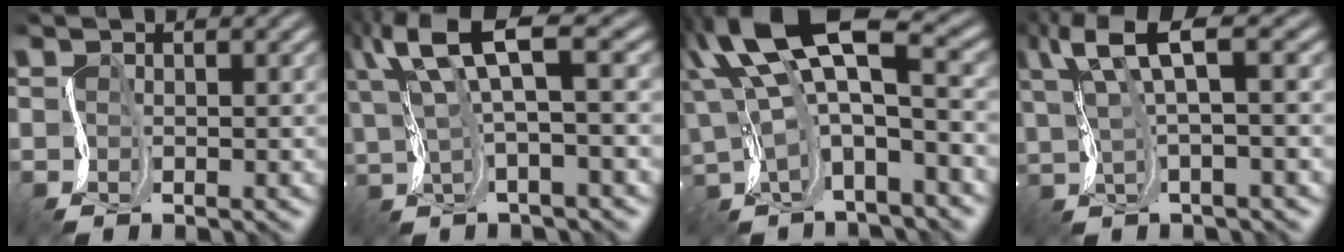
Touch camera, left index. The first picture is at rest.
{"total": 6.8, "force": [3.6, 1.5, 5.6], "torque": [-0.110, 0.028, 0.070]}
{"total": 9.1, "force": [3.5, 3.5, 7.6], "torque": [-0.150, 0.021, 0.062]}
{"total": 5.6, "force": [3.1, 1.1, 4.4], "torque": [-0.087, 0.020, 0.063]}